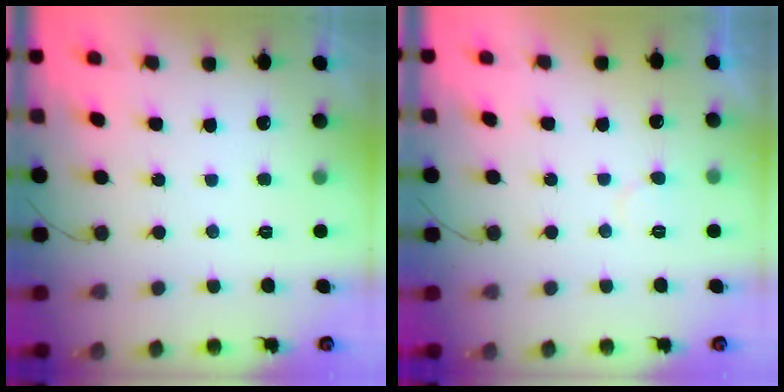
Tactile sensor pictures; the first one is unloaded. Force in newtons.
{"total": 5.2, "press": 5.2, "slide": 0.3}